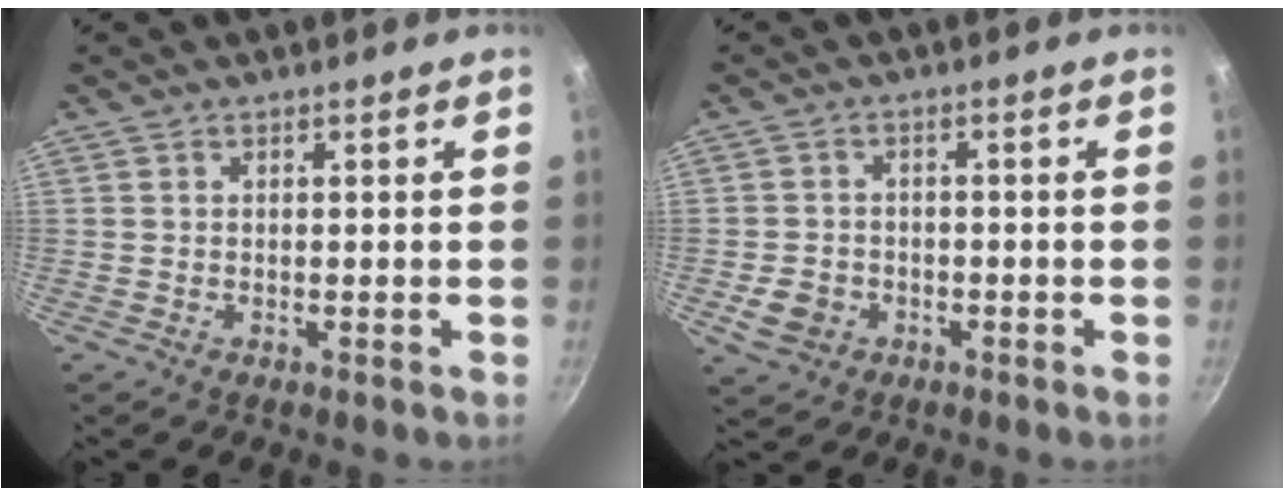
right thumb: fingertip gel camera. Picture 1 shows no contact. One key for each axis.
{"total": 5.1, "fx": -1.8, "fy": 4.2, "fz": 2.3, "tx": -0.041, "ty": 0.018, "tz": -0.028}